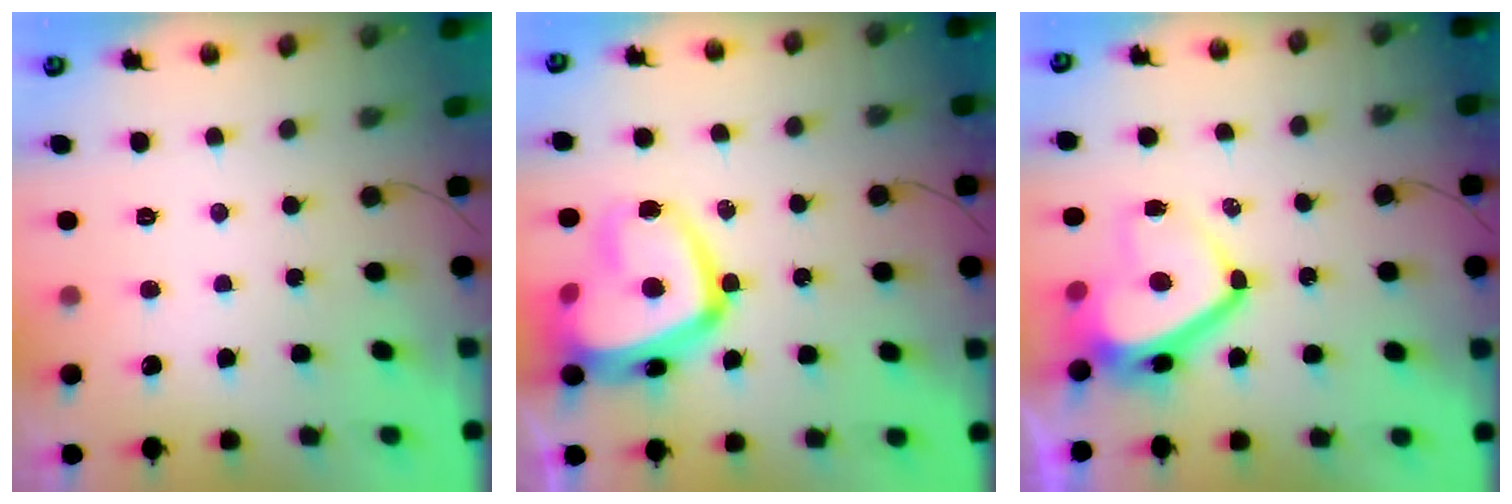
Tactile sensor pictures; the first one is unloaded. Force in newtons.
{"total": 21.7, "press": 21.6, "slide": 1.9}
{"total": 10.9, "press": 10.8, "slide": 1.3}